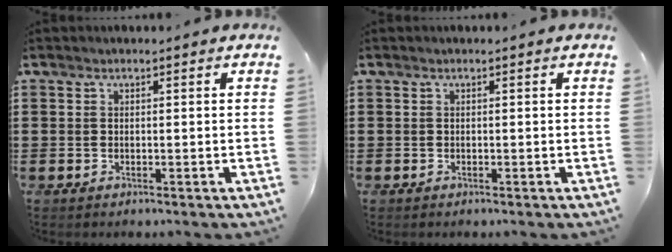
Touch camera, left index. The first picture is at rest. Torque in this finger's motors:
{"motor_torque": [0.00, 0.00, 0.00, 0.00]}